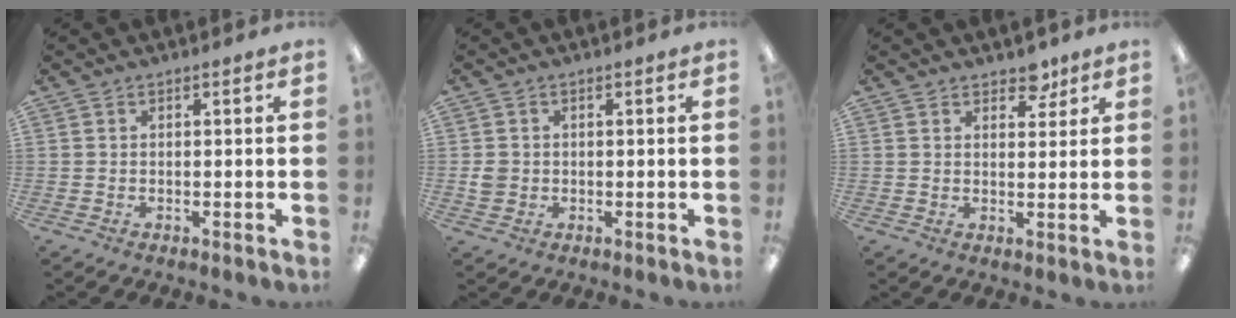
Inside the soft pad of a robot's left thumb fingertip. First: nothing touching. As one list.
[{"total": 2.5, "force": [-0.1, 2.3, 1.0], "torque": [-0.010, 0.001, -0.003]}, {"total": 4.7, "force": [3.7, 2.4, 1.7], "torque": [0.000, -0.022, 0.061]}]